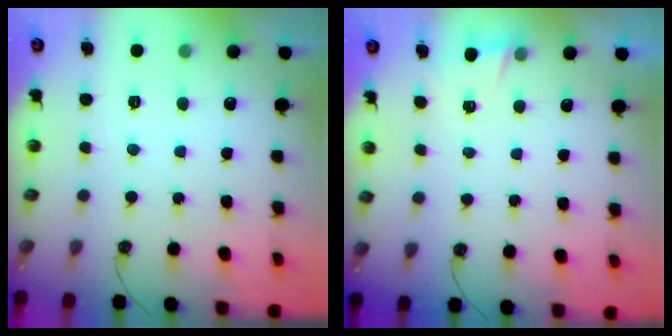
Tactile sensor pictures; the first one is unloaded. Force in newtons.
{"total": 1.5, "press": 0.9, "slide": 1.2}